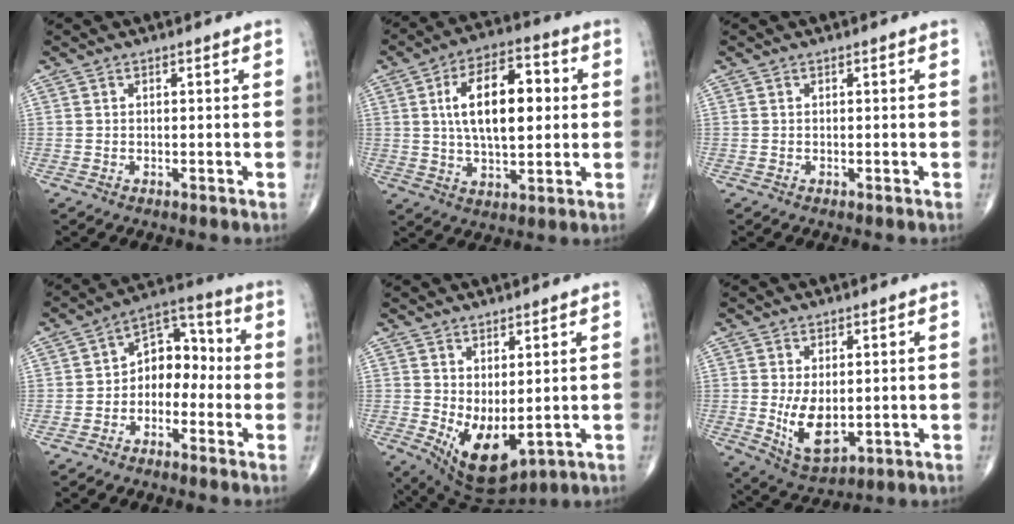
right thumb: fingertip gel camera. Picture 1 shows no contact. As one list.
[{"total": 15.7, "force": [2.4, 7.7, 13.4], "torque": [-0.207, 0.010, 0.038]}, {"total": 0.0}, {"total": 9.0, "force": [-1.9, 6.4, 6.0], "torque": [-0.057, 0.046, -0.049]}, {"total": 9.8, "force": [-0.6, 4.8, 8.5], "torque": [-0.134, -0.017, 0.016]}, {"total": 8.4, "force": [-0.3, 4.6, 7.0], "torque": [-0.110, -0.019, 0.012]}]